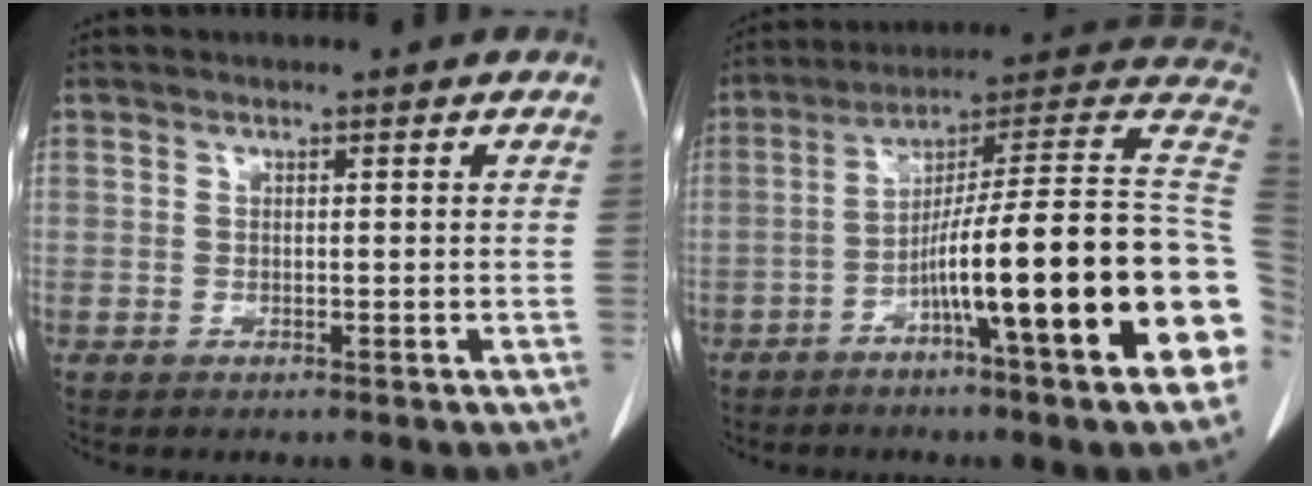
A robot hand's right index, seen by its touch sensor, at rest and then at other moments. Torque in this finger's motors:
{"motor_torque": [2.14, 0.00, 1.05, 0.21]}